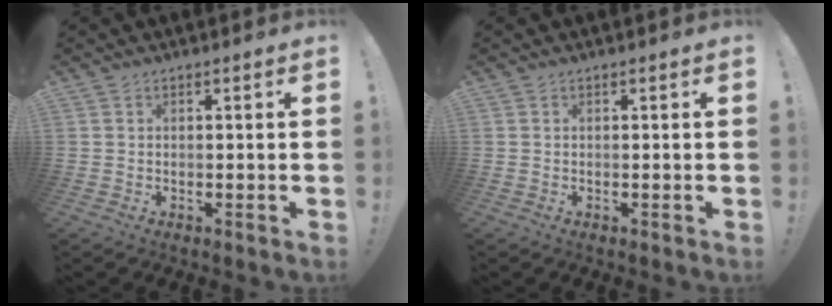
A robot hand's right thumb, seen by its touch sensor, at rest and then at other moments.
{"total": 0.0}